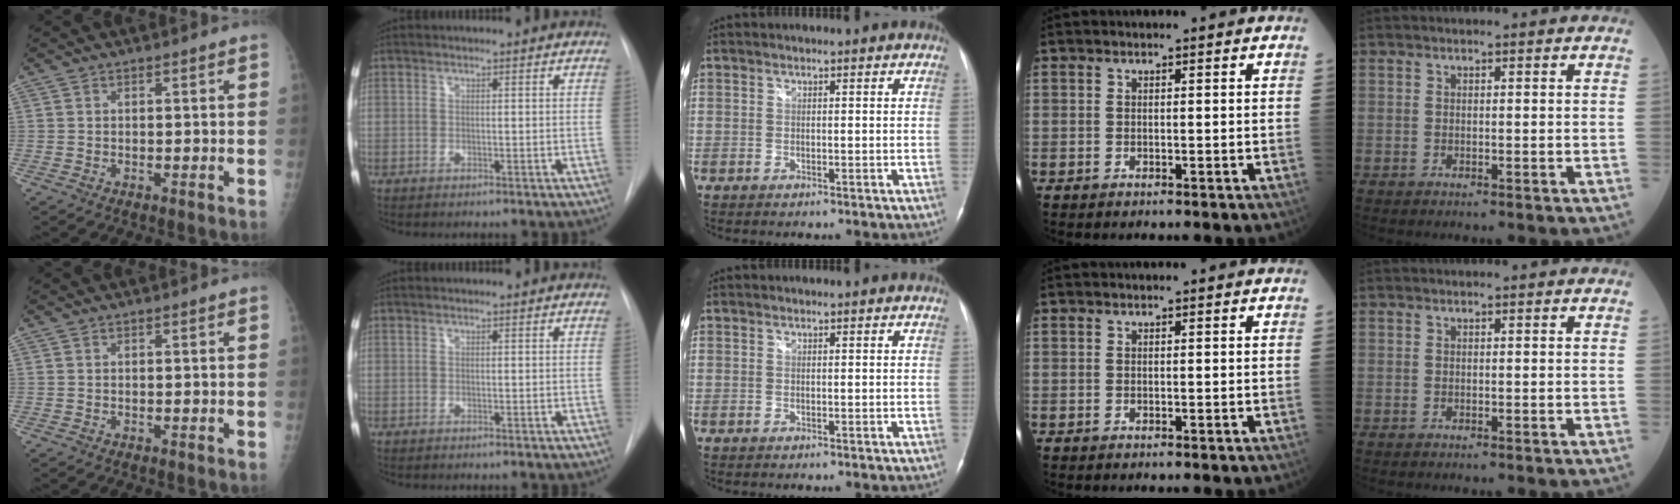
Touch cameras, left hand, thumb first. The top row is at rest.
{}